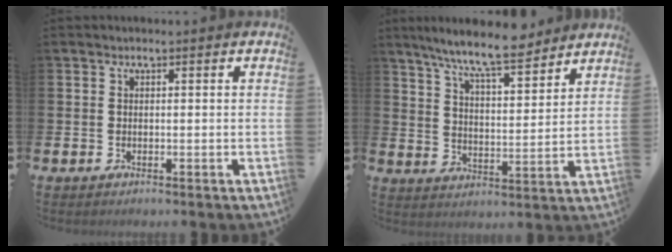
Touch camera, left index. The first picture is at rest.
{"total": 9.1, "force": [8.3, 1.0, 3.7], "torque": [-0.094, -0.041, 0.147]}